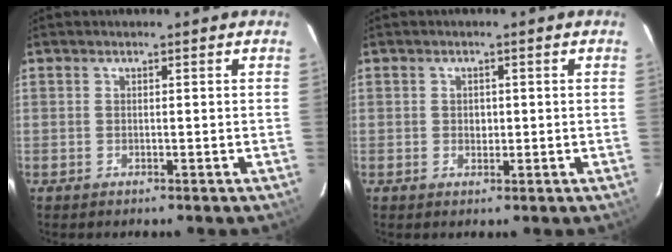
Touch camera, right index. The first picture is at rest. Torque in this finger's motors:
{"motor_torque": [0.27, 0.15, 0.09, 0.02]}